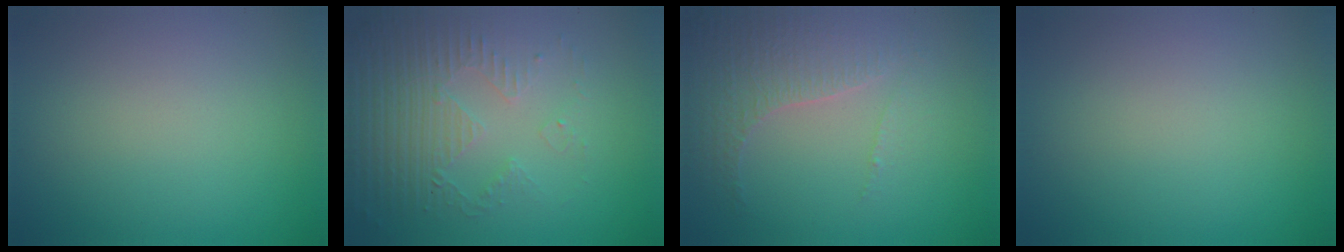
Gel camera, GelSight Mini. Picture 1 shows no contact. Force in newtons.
{"total": 5.3, "press": 3.5, "slide": 4.1}
{"total": 4.2, "press": 3.0, "slide": 2.8}
{"total": 0.0}